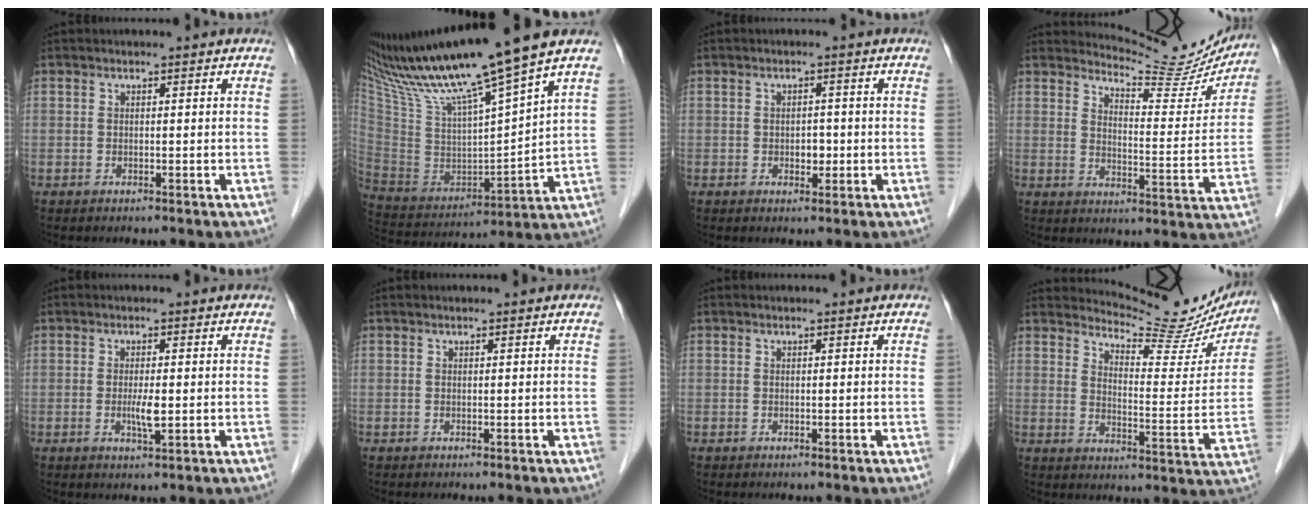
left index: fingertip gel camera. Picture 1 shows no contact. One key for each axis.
{"total": 21.1, "fx": 16.3, "fy": -1.0, "fz": 13.3, "tx": -0.235, "ty": -0.007, "tz": 0.296}
{"total": 2.0, "fx": -0.5, "fy": 1.3, "fz": 1.4, "tx": -0.020, "ty": 0.003, "tz": -0.004}
{"total": 13.1, "fx": 12.9, "fy": 2.0, "fz": 1.5, "tx": -0.019, "ty": -0.047, "tz": 0.156}
{"total": 2.7, "fx": -0.3, "fy": 0.5, "fz": 2.7, "tx": -0.056, "ty": -0.004, "tz": -0.004}
{"total": 0.0}
{"total": 0.0}
{"total": 15.6, "fx": 15.0, "fy": 2.8, "fz": 3.6, "tx": -0.044, "ty": -0.055, "tz": 0.178}